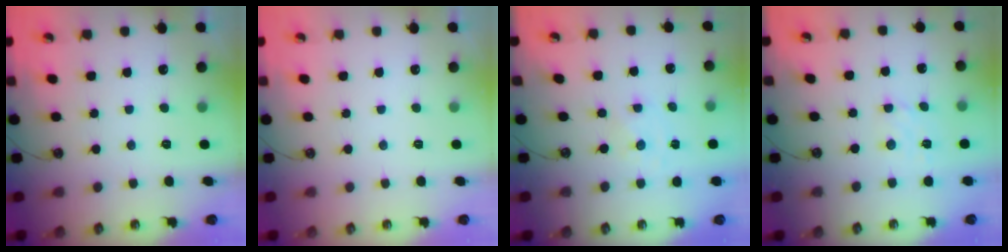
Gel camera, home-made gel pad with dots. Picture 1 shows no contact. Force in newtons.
{"total": 0.0}
{"total": 0.0}
{"total": 2.8, "press": 2.7, "slide": 0.6}